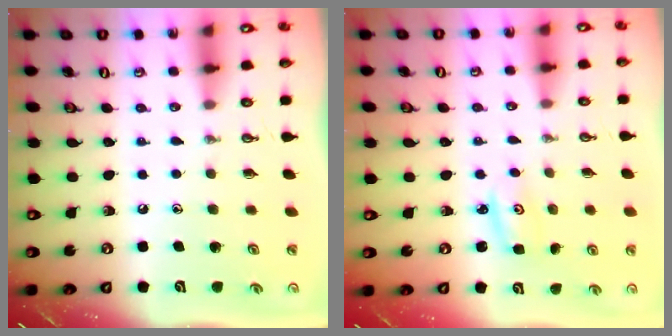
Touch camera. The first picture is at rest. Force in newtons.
{"total": 2.7, "press": 2.7, "slide": 0.2}